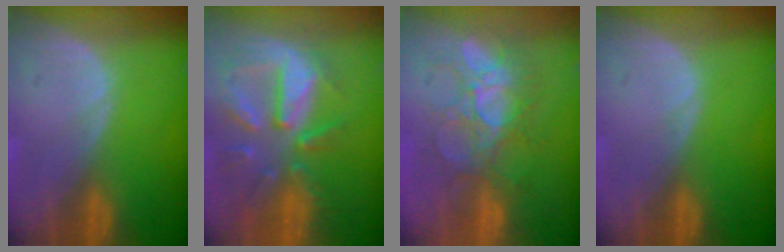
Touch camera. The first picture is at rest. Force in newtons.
{"total": 10.7, "press": 9.5, "slide": 5.0}
{"total": 8.2, "press": 7.7, "slide": 2.8}
{"total": 0.0}